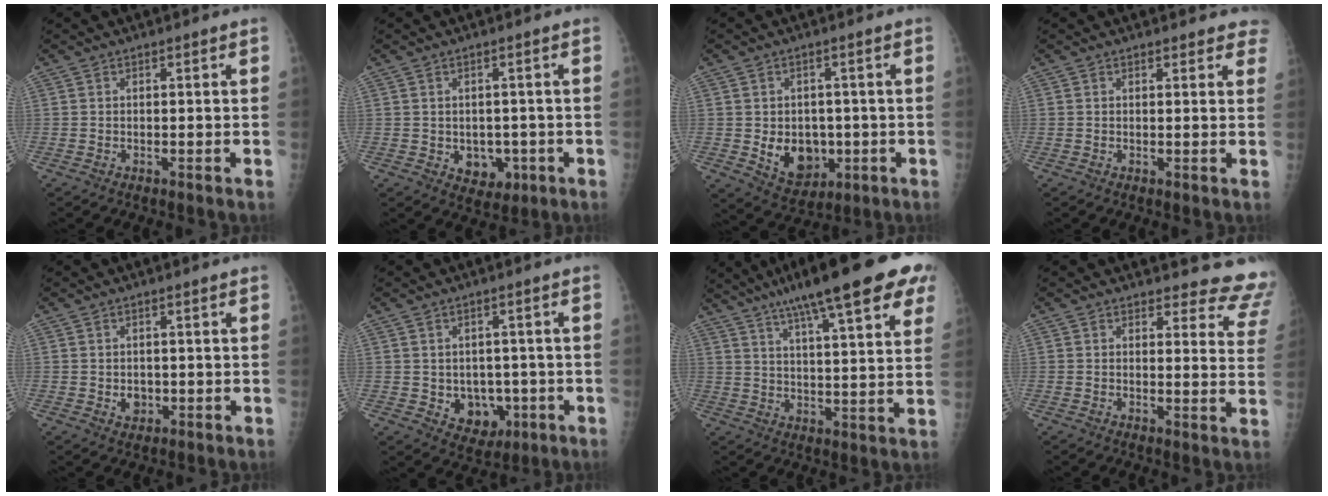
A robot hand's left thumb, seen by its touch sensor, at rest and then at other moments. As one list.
[{"total": 5.1, "force": [-1.1, 4.0, 2.8], "torque": [-0.014, 0.000, -0.001]}, {"total": 8.8, "force": [-1.3, 6.8, 5.4], "torque": [-0.048, -0.005, -0.002]}, {"total": 4.2, "force": [3.8, 1.6, 0.7], "torque": [0.028, -0.014, 0.025]}, {"total": 2.1, "force": [-0.1, 1.8, 1.2], "torque": [-0.010, -0.001, 0.005]}, {"total": 6.9, "force": [-1.3, 5.7, 3.7], "torque": [-0.020, 0.003, -0.002]}, {"total": 23.9, "force": [15.1, 4.8, 18.0], "torque": [-0.258, -0.012, 0.207]}, {"total": 11.8, "force": [11.4, 3.0, 0.3], "torque": [0.050, -0.105, 0.091]}]